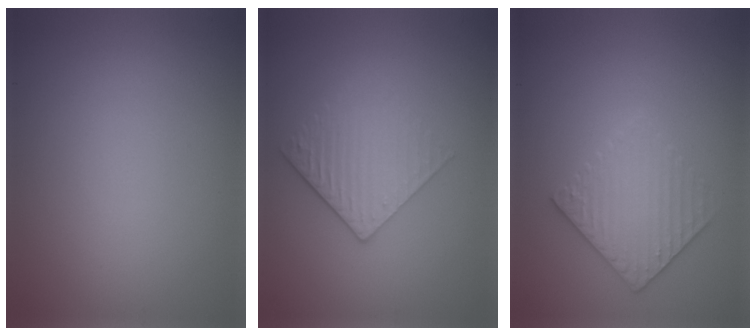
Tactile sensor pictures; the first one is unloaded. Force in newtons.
{"total": 3.1, "press": 2.7, "slide": 1.7}
{"total": 3.2, "press": 3.0, "slide": 1.1}